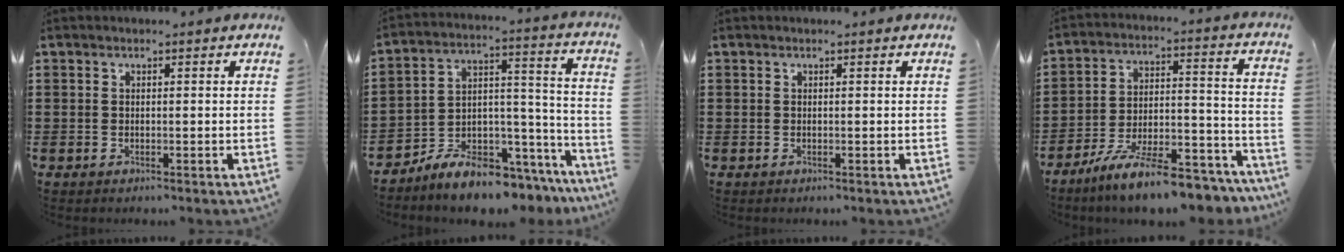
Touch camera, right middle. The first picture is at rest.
{"total": 8.1, "force": [-7.6, 2.0, 1.9], "torque": [-0.034, 0.014, -0.144]}
{"total": 0.0}
{"total": 11.8, "force": [-10.2, 1.0, 5.8], "torque": [-0.089, 0.030, -0.189]}